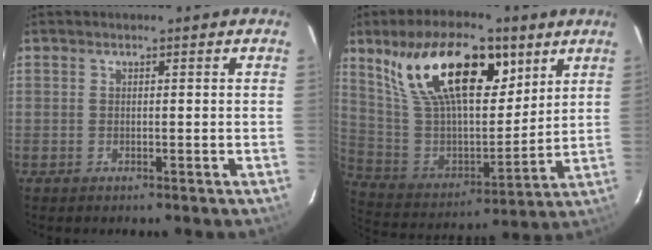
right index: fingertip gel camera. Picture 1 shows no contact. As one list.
[{"total": 23.6, "force": [12.3, 11.0, 16.9], "torque": [-0.311, 0.026, 0.230]}]